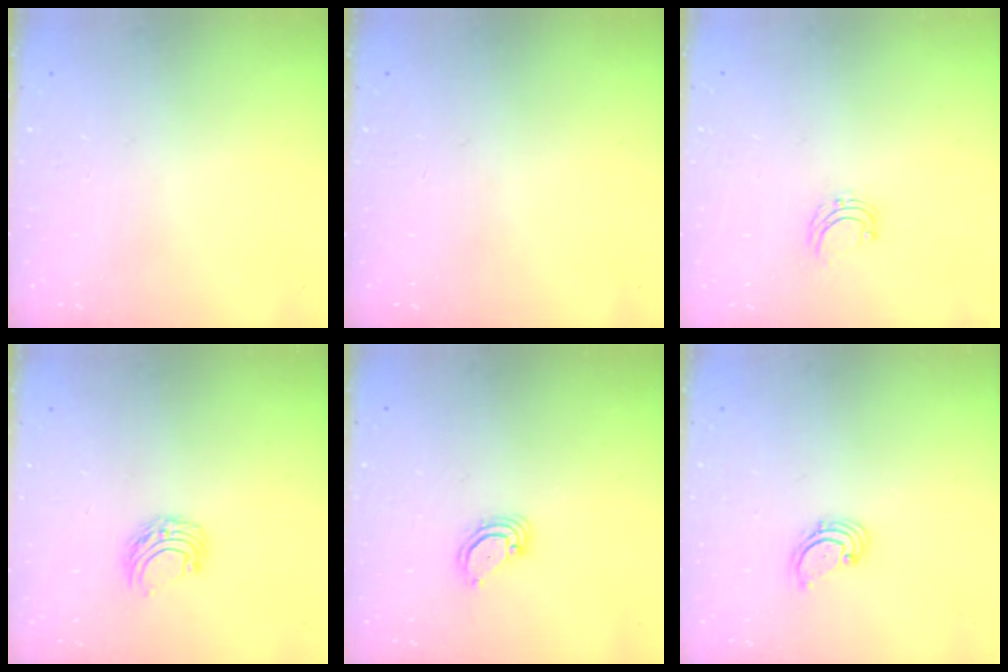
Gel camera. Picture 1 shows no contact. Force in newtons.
{"total": 0.0}
{"total": 4.3, "press": 4.3, "slide": 0.3}
{"total": 6.2, "press": 6.2, "slide": 0.5}
{"total": 3.5, "press": 3.5, "slide": 0.3}
{"total": 1.6, "press": 1.6, "slide": 0.2}